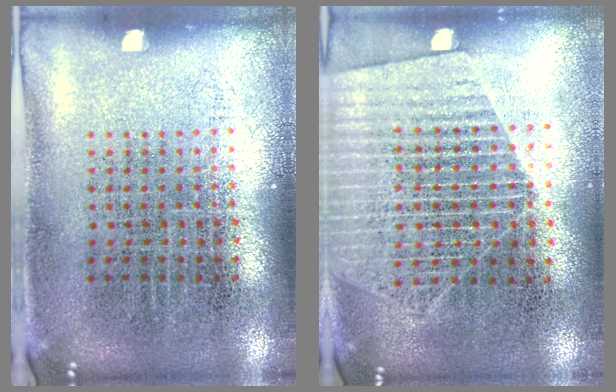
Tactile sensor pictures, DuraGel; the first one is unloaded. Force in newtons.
{"total": 1.8, "press": 1.6, "slide": 0.9}